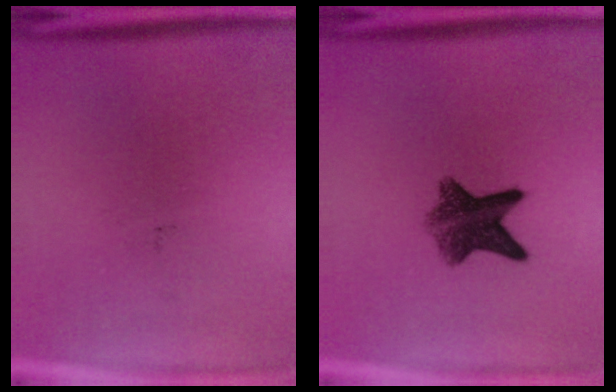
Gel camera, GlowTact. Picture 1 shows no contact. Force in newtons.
{"total": 7.7}